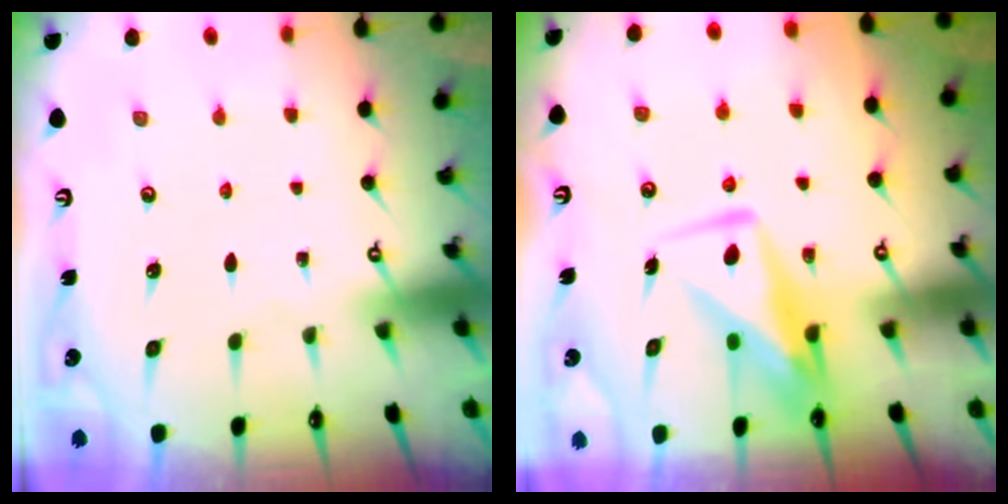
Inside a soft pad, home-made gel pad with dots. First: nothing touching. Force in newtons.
{"total": 9.2, "press": 9.1, "slide": 1.0}